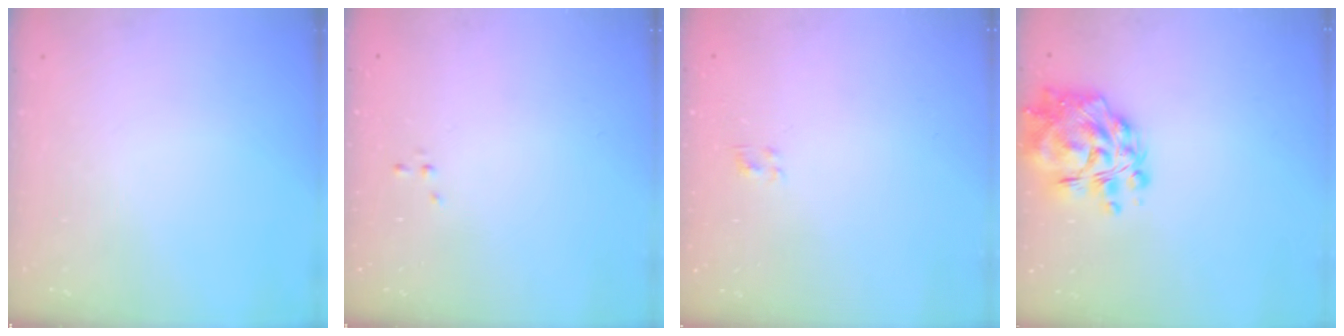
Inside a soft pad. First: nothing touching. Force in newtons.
{"total": 0.0}
{"total": 0.5, "press": 0.3, "slide": 0.4}
{"total": 12.4, "press": 11.7, "slide": 4.1}